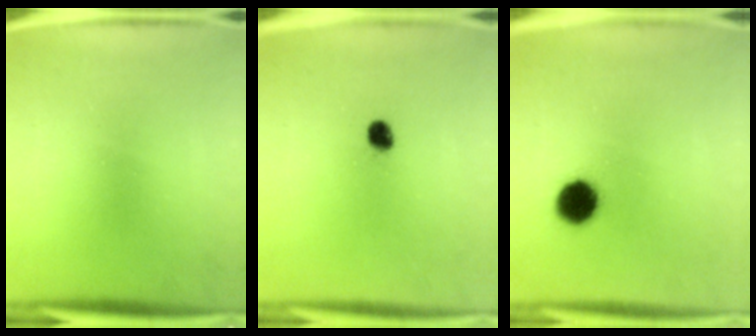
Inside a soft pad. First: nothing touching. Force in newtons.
{"total": 3.2}
{"total": 6.9}